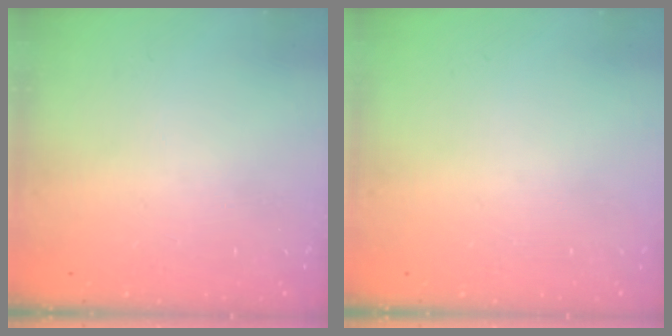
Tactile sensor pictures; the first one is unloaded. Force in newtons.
{"total": 0.0}